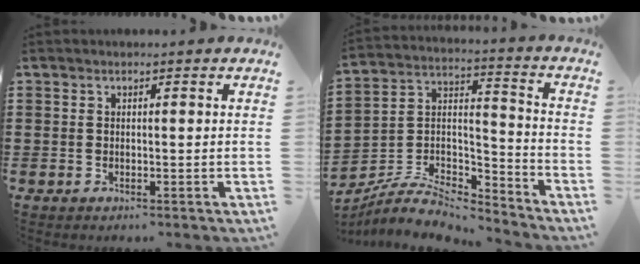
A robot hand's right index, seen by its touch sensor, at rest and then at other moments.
{"total": 7.3, "force": [-6.3, 2.5, 2.7], "torque": [-0.064, 0.006, -0.125]}